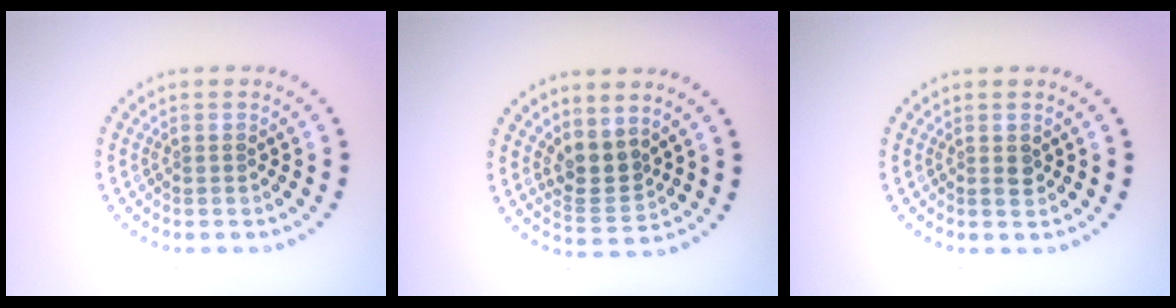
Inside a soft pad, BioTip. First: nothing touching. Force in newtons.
{"total": 2.9, "press": 2.4, "slide": 1.6}
{"total": 1.2, "press": 1.2, "slide": 0.1}